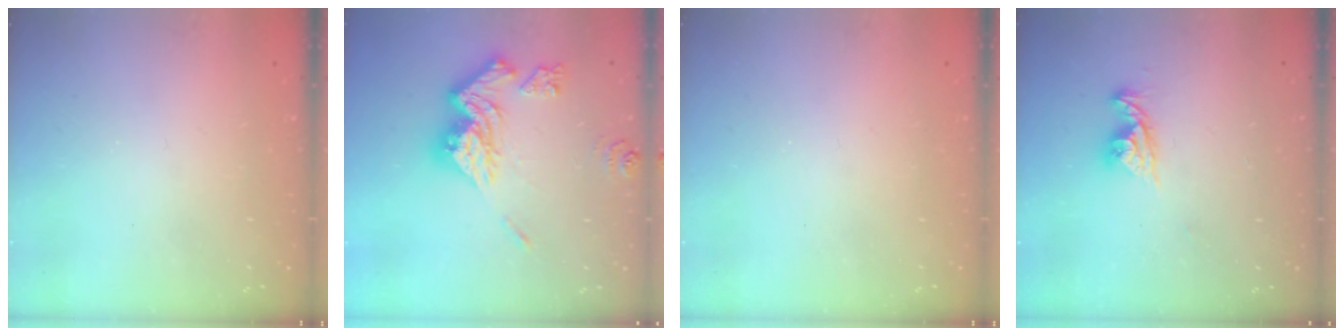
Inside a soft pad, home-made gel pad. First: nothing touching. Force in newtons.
{"total": 18.9, "press": 18.8, "slide": 1.9}
{"total": 0.0}
{"total": 8.3, "press": 8.3, "slide": 0.9}